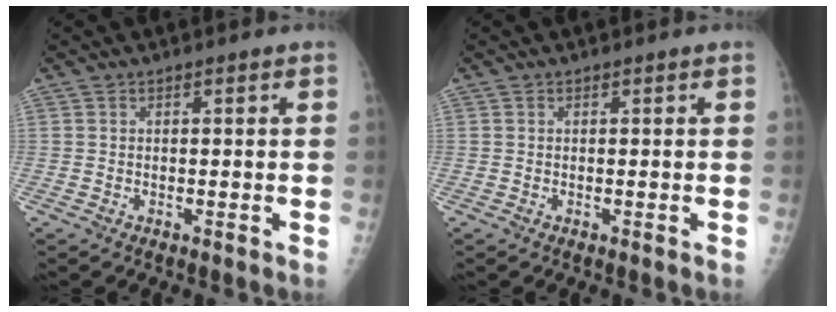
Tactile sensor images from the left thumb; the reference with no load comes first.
{"total": 0.0}